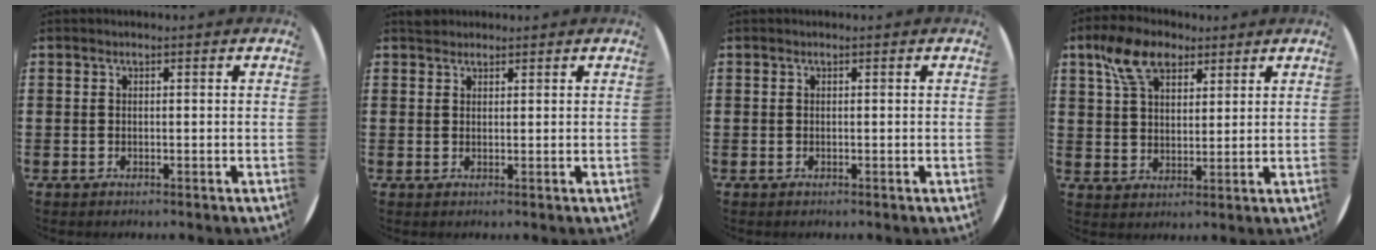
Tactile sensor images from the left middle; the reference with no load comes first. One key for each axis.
{"total": 1.2, "fx": 1.2, "fy": 0.4, "fz": 0.0, "tx": 0.006, "ty": 0.000, "tz": 0.022}
{"total": 0.0}
{"total": 7.9, "fx": 5.1, "fy": 4.4, "fz": 4.1, "tx": -0.090, "ty": 0.002, "tz": 0.095}